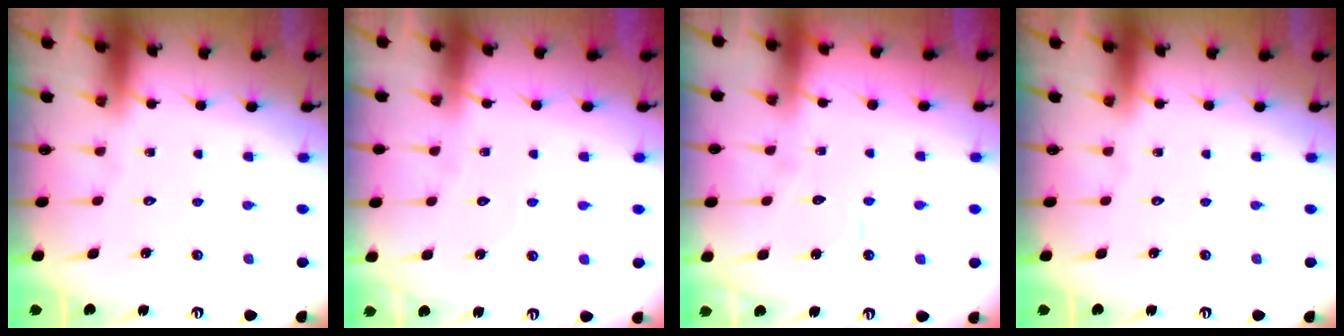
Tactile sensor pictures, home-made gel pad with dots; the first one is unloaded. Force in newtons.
{"total": 2.6, "press": 2.6, "slide": 0.3}
{"total": 5.2, "press": 5.1, "slide": 0.5}
{"total": 0.0}